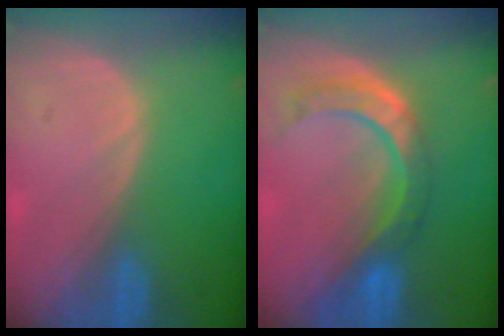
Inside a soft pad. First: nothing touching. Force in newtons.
{"total": 8.5, "press": 7.2, "slide": 4.5}